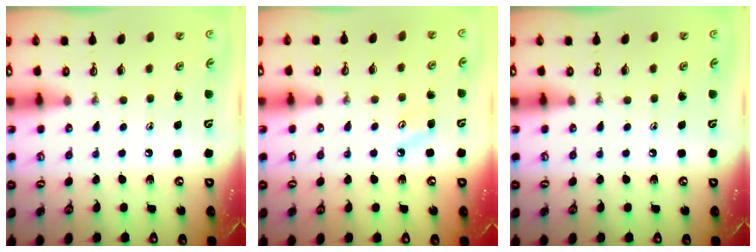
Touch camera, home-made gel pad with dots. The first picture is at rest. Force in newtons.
{"total": 3.9, "press": 3.9, "slide": 0.5}
{"total": 0.0}